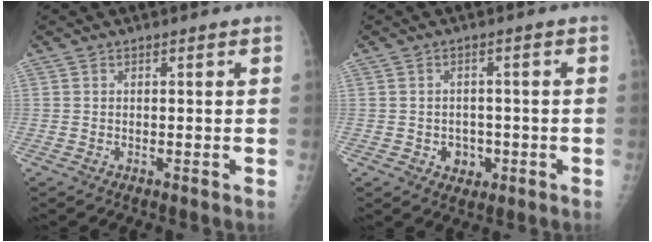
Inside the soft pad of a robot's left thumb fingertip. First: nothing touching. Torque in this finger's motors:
{"motor_torque": [-0.25, 0.26, 0.04, 0.00, 0.00]}